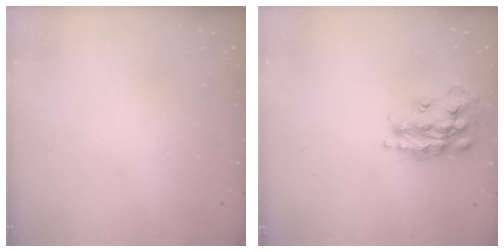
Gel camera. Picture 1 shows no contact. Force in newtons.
{"total": 17.0, "press": 16.9, "slide": 1.2}